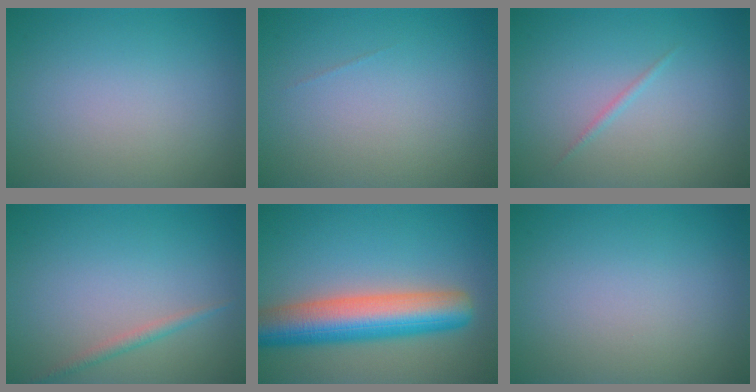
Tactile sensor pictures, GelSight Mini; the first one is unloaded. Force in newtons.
{"total": 0.0}
{"total": 0.6, "press": 0.6, "slide": 0.0}
{"total": 1.2, "press": 1.1, "slide": 0.1}
{"total": 8.6, "press": 8.6, "slide": 0.3}
{"total": 0.0}